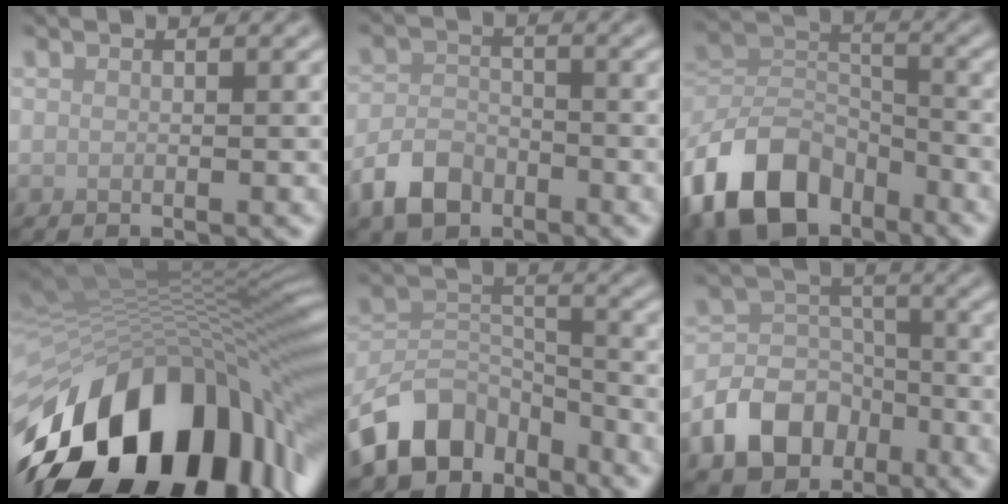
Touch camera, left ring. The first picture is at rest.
{"total": 4.1, "force": [-2.6, 2.5, 1.9], "torque": [-0.034, -0.001, -0.059]}
{"total": 11.1, "force": [-6.8, 6.8, 5.6], "torque": [-0.107, -0.004, -0.140]}
{"total": 19.1, "force": [-6.4, 10.4, 14.8], "torque": [-0.243, -0.010, -0.106]}
{"total": 8.6, "force": [-6.1, 4.9, 3.5], "torque": [-0.046, -0.004, -0.126]}
{"total": 7.5, "force": [-4.2, 5.4, 3.2], "torque": [-0.052, 0.005, -0.088]}